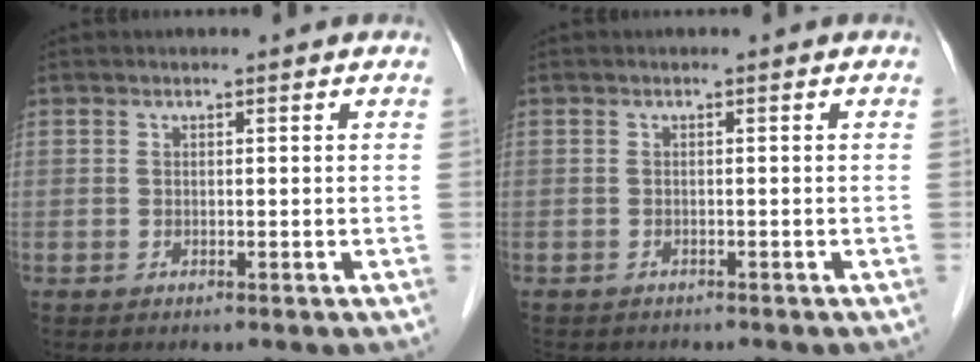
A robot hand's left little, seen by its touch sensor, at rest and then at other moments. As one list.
[{"total": 3.9, "force": [-3.2, 1.6, 1.3], "torque": [-0.021, -0.005, -0.037]}]